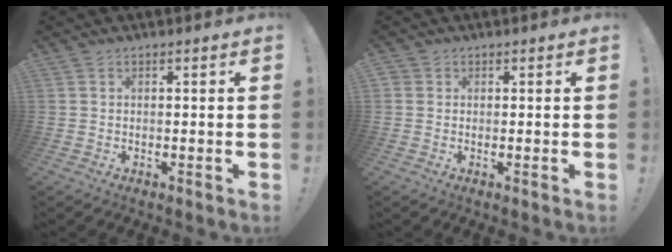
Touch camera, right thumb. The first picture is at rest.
{"total": 1.3, "force": [0.2, 1.1, 0.6], "torque": [-0.017, 0.005, 0.006]}